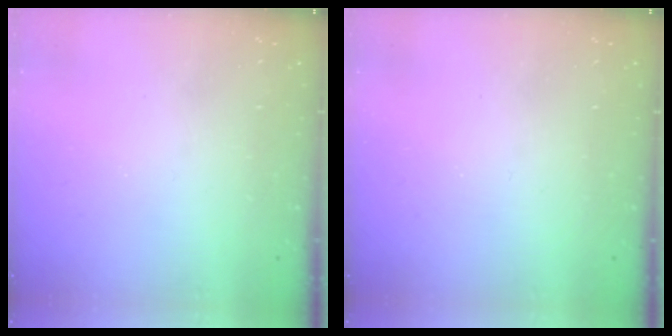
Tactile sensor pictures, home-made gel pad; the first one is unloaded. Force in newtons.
{"total": 0.0}